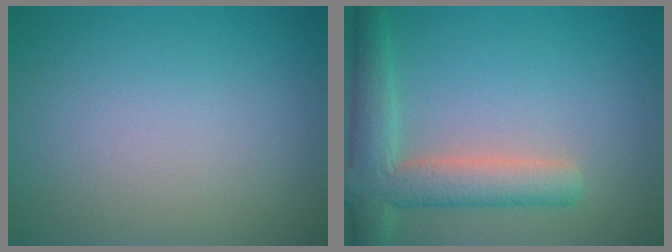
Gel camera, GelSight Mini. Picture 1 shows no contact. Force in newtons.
{"total": 5.7, "press": 5.7, "slide": 0.6}